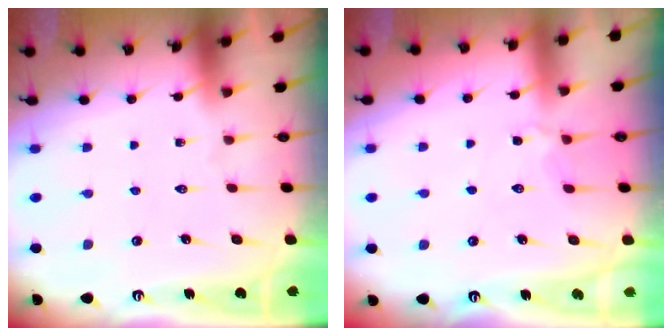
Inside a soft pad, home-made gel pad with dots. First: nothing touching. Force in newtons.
{"total": 2.9, "press": 2.9, "slide": 0.6}